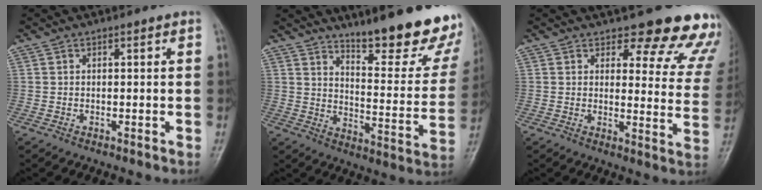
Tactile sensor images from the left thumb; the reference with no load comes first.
{"total": 20.5, "force": [15.0, 4.9, 13.1], "torque": [-0.140, -0.110, 0.208]}
{"total": 15.3, "force": [13.7, 4.7, 4.9], "torque": [0.003, -0.108, 0.135]}